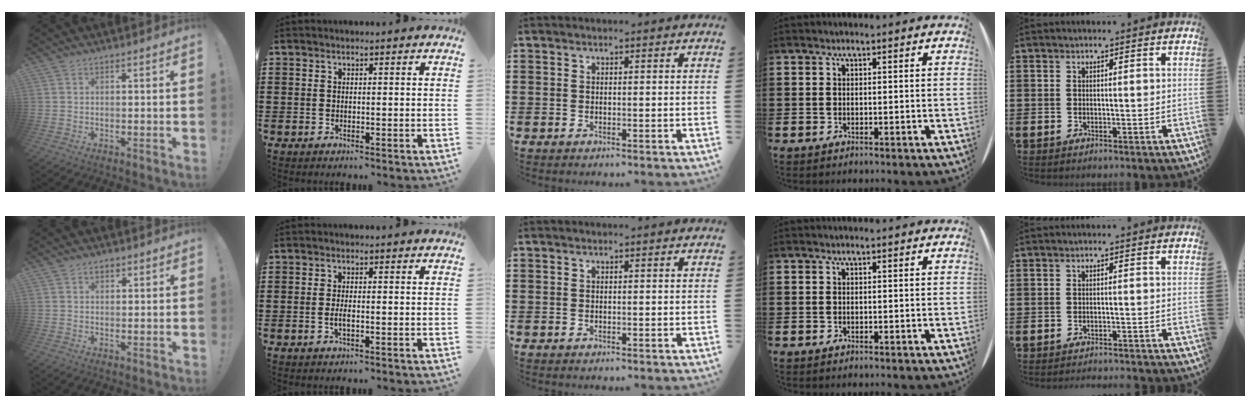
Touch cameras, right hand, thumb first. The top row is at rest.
{"thumb": {"total": 1.4, "force": [0.8, 0.9, 0.7], "torque": [-0.008, -0.001, 0.013]}, "index": {"total": 1.7, "force": [-0.5, 0.3, 1.6], "torque": [-0.036, -0.003, -0.011]}, "little": {"total": 1.2, "force": [-1.2, -0.2, -0.1], "torque": [0.001, 0.003, -0.024]}}